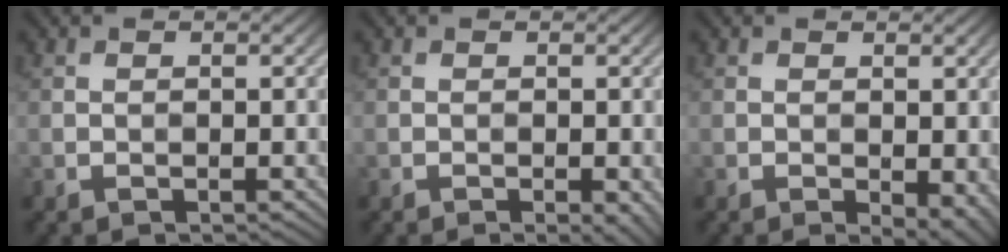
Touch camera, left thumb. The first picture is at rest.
{"total": 1.4, "force": [-0.6, 0.3, 1.3], "torque": [-0.017, -0.003, -0.008]}
{"total": 3.5, "force": [-1.1, 1.8, 2.8], "torque": [-0.034, -0.008, -0.012]}